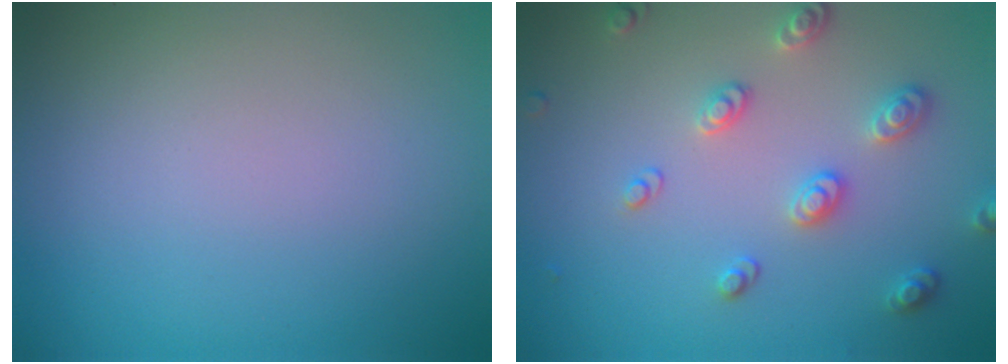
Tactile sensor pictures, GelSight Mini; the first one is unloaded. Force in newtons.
{"total": 2.9, "press": 2.7, "slide": 1.0}